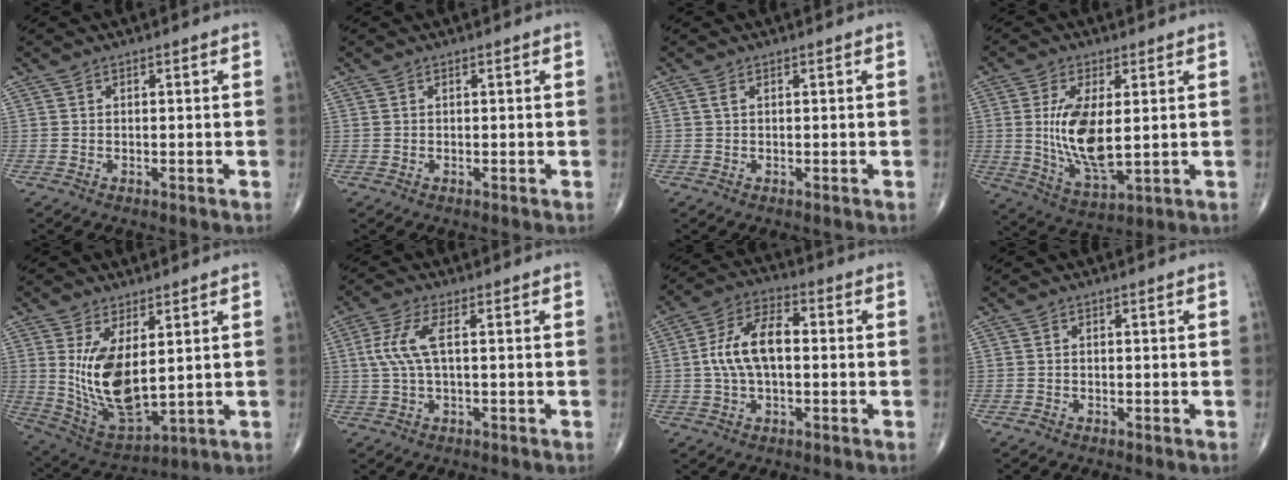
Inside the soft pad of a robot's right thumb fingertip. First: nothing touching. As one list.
[{"total": 0.0}, {"total": 0.6, "force": [0.2, 0.2, 0.5], "torque": [-0.017, 0.004, 0.003]}, {"total": 12.4, "force": [1.0, 5.2, 11.2], "torque": [-0.212, -0.023, 0.029]}, {"total": 13.4, "force": [2.4, 6.2, 11.6], "torque": [-0.212, -0.028, 0.069]}, {"total": 5.9, "force": [0.8, 1.6, 5.6], "torque": [-0.152, 0.013, 0.016]}, {"total": 10.6, "force": [0.2, 5.5, 9.1], "torque": [-0.178, 0.026, -0.002]}, {"total": 0.5, "force": [-0.4, 0.4, 0.1], "torque": [-0.001, 0.001, -0.010]}]